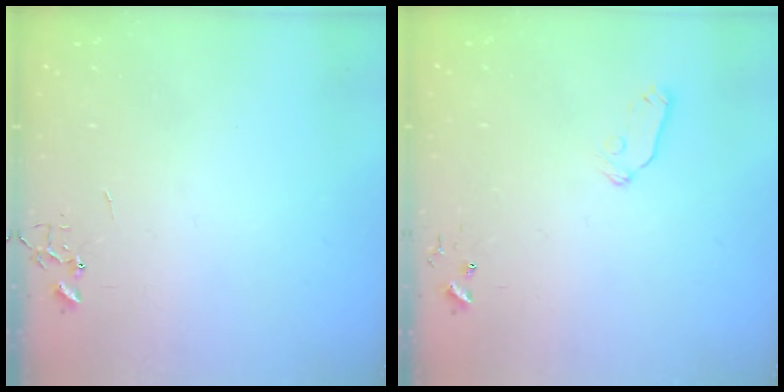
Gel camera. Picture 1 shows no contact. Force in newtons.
{"total": 6.8, "press": 6.7, "slide": 0.8}